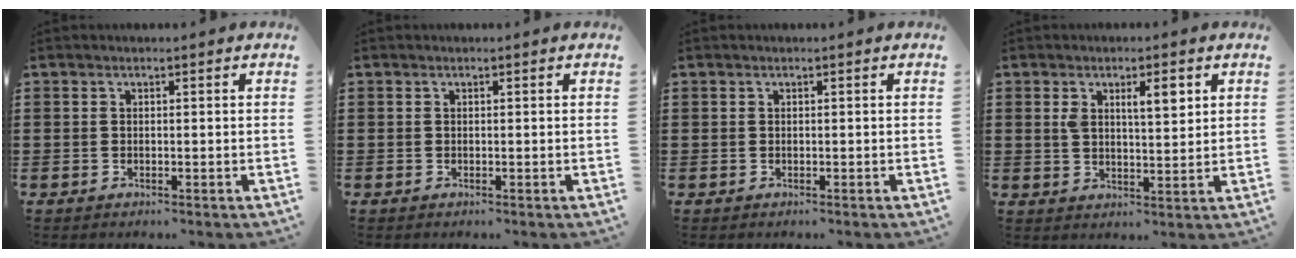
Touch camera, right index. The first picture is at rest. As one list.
[{"total": 0.0}, {"total": 0.0}, {"total": 4.4, "force": [1.8, 1.5, 3.7], "torque": [-0.061, 0.000, 0.026]}]